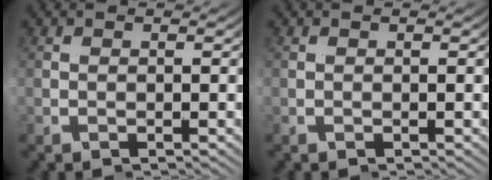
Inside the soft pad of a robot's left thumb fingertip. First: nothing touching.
{"total": 0.0}